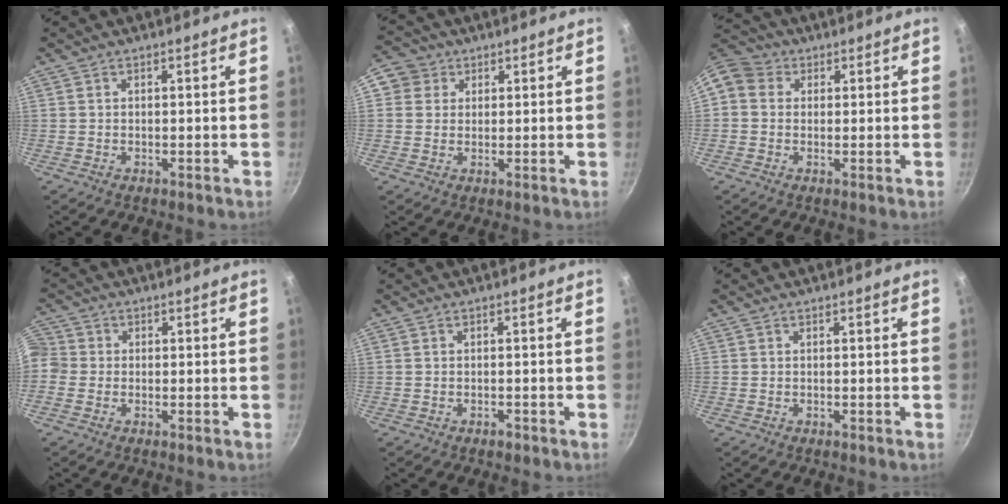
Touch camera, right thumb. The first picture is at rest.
{"total": 5.2, "force": [1.7, 4.7, 1.2], "torque": [0.017, 0.002, 0.018]}
{"total": 7.9, "force": [1.4, 6.9, 3.5], "torque": [-0.056, 0.016, 0.007]}
{"total": 5.7, "force": [-0.8, 5.2, 2.1], "torque": [-0.044, 0.018, -0.034]}
{"total": 1.1, "force": [-0.7, 0.5, 0.6], "torque": [-0.010, 0.008, -0.010]}
{"total": 0.0}